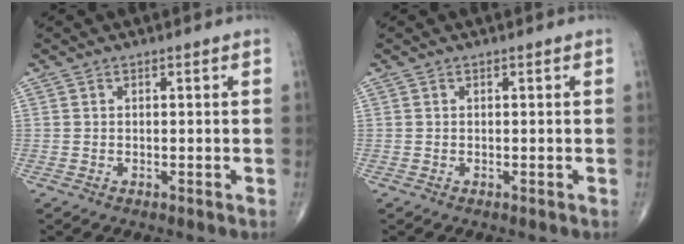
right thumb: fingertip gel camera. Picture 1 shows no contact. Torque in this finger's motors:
{"motor_torque": [0.25, 0.25, -0.08, -0.08, 0.00]}